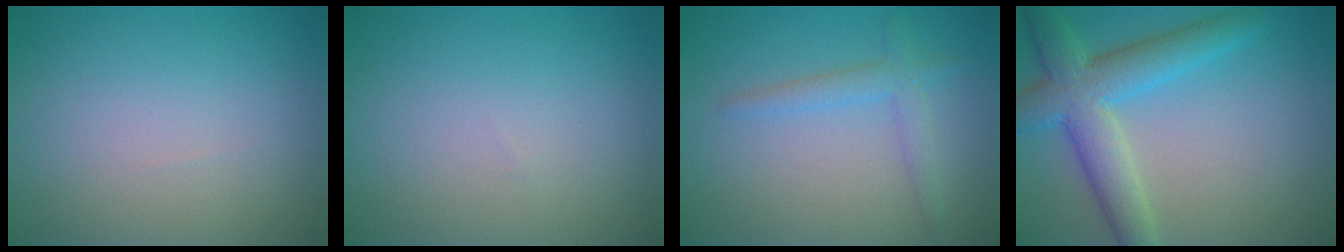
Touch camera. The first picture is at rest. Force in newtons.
{"total": 0.0}
{"total": 1.3, "press": 1.3, "slide": 0.1}
{"total": 6.3, "press": 6.3, "slide": 0.2}